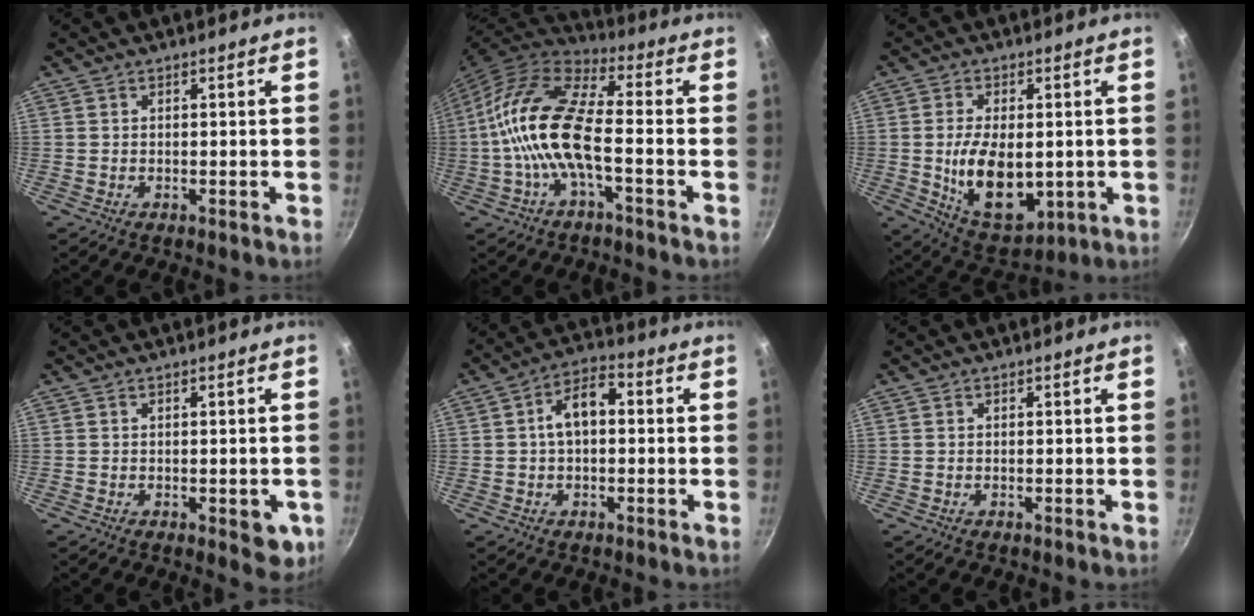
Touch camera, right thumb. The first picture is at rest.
{"total": 16.0, "force": [-2.7, 6.2, 14.5], "torque": [-0.283, 0.038, -0.069]}
{"total": 14.2, "force": [-1.0, 8.2, 11.5], "torque": [-0.176, -0.012, 0.002]}
{"total": 5.0, "force": [-1.4, 2.4, 4.2], "torque": [-0.036, -0.002, -0.015]}
{"total": 7.7, "force": [0.5, 4.6, 6.1], "torque": [-0.087, 0.027, 0.000]}
{"total": 0.0}